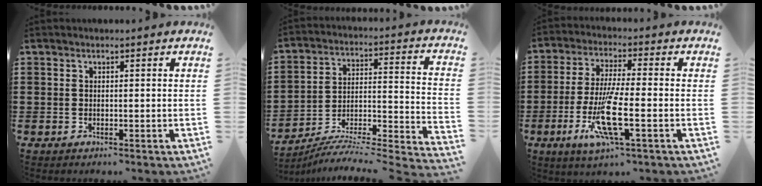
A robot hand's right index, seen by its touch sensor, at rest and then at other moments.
{"total": 5.1, "force": [-4.3, 0.3, 2.6], "torque": [-0.043, -0.015, -0.090]}
{"total": 9.9, "force": [-3.2, 1.8, 9.2], "torque": [-0.190, -0.014, -0.061]}